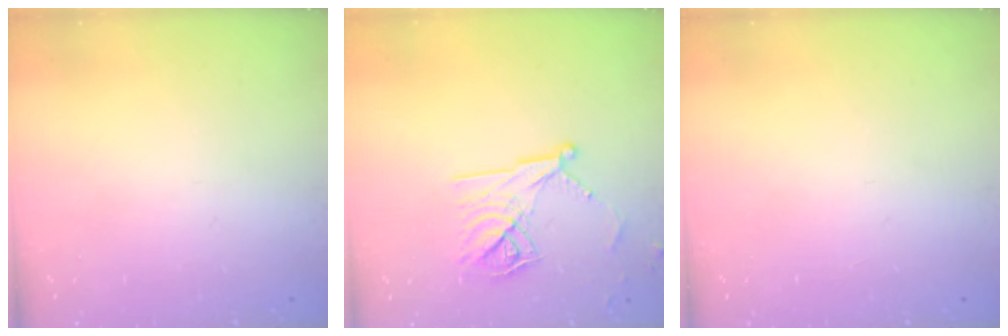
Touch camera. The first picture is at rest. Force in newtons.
{"total": 13.5, "press": 13.5, "slide": 0.2}
{"total": 0.0}